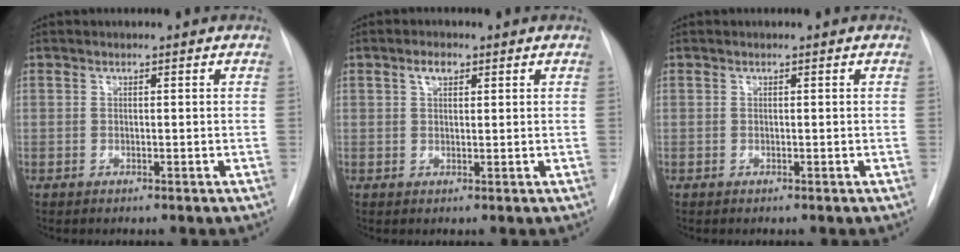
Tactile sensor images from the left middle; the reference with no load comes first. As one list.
[{"total": 2.3, "force": [1.2, 1.1, 1.6], "torque": [-0.030, 0.006, 0.021]}, {"total": 0.0}]